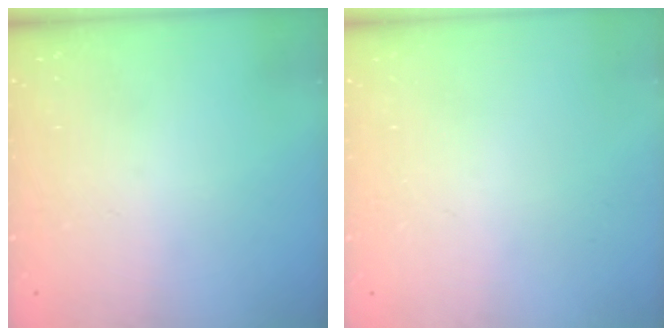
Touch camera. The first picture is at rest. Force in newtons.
{"total": 0.0}